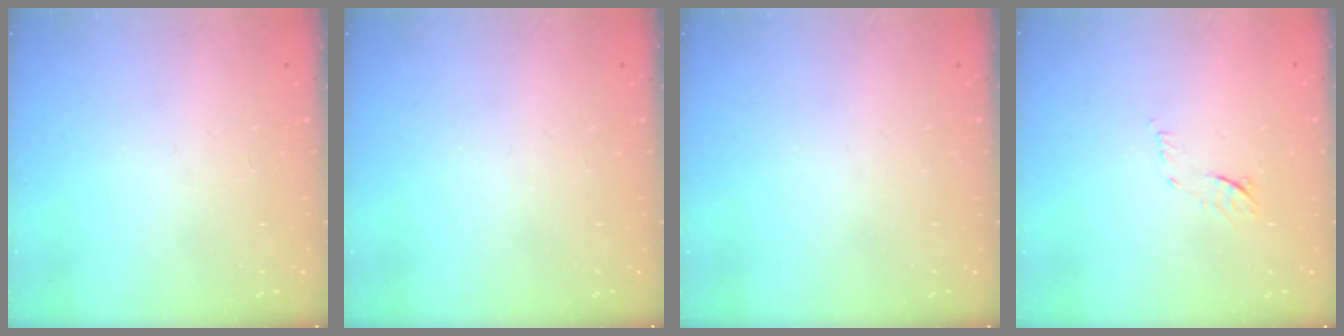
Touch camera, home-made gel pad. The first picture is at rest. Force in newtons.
{"total": 0.0}
{"total": 0.0}
{"total": 8.0, "press": 7.9, "slide": 1.0}